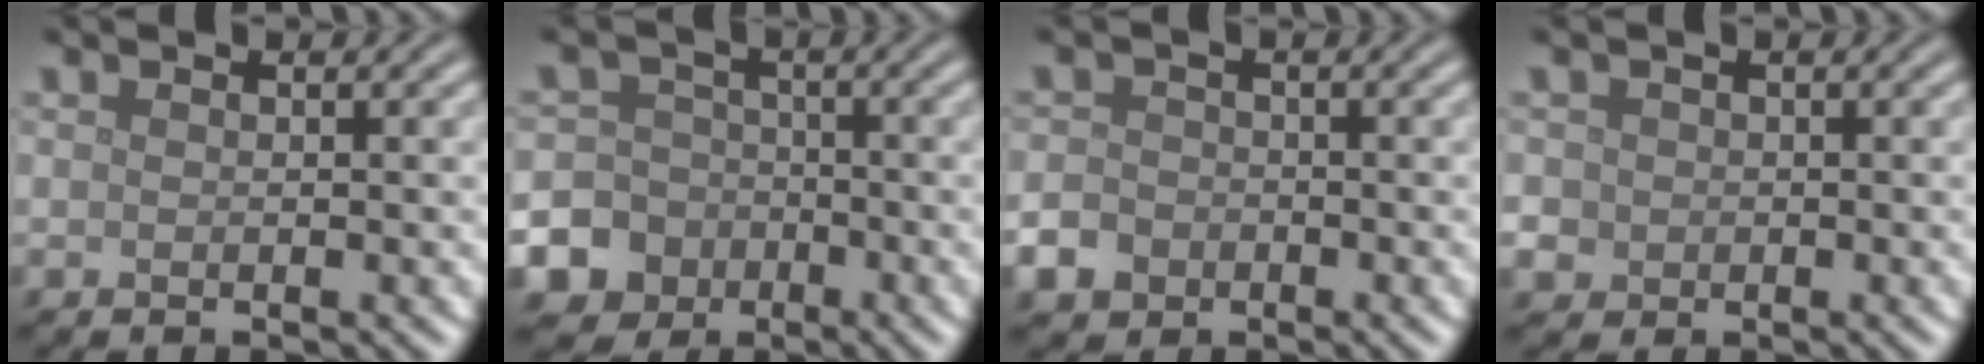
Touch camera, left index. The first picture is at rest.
{"total": 11.5, "force": [-5.3, 10.1, 1.7], "torque": [-0.055, -0.034, -0.110]}
{"total": 2.9, "force": [-1.5, 2.2, 1.0], "torque": [-0.021, -0.003, -0.034]}
{"total": 3.2, "force": [-0.5, 3.0, 1.0], "torque": [-0.019, 0.002, -0.015]}